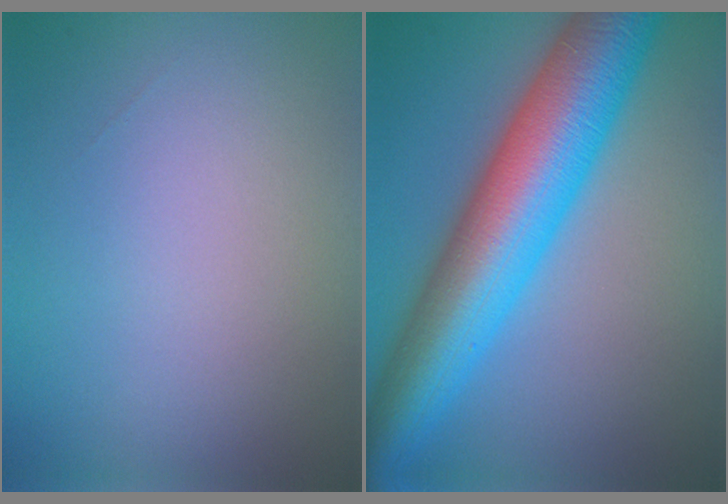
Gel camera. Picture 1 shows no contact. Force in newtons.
{"total": 12.3, "press": 12.3, "slide": 0.1}